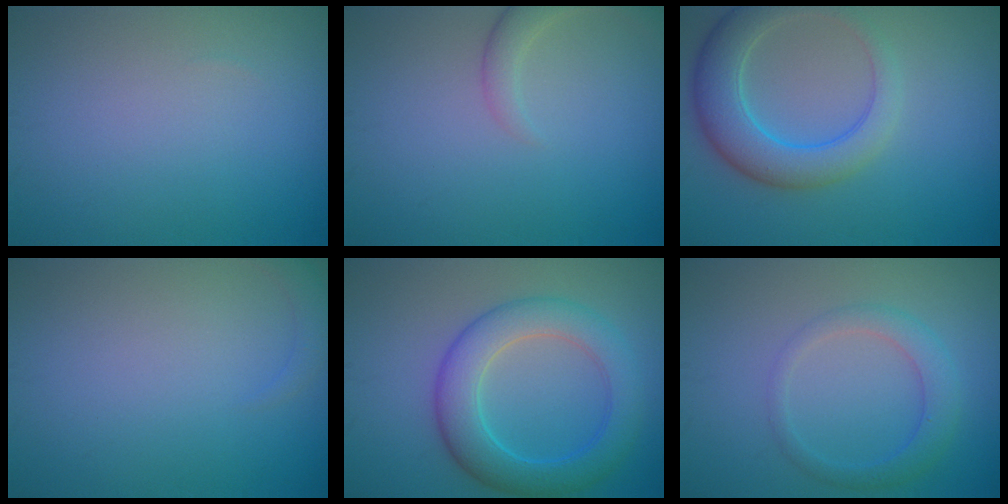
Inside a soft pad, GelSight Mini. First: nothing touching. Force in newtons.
{"total": 2.3, "press": 2.3, "slide": 0.3}
{"total": 5.8, "press": 5.8, "slide": 0.2}
{"total": 1.3, "press": 1.3, "slide": 0.2}
{"total": 6.1, "press": 6.1, "slide": 0.1}
{"total": 2.7, "press": 2.7, "slide": 0.1}